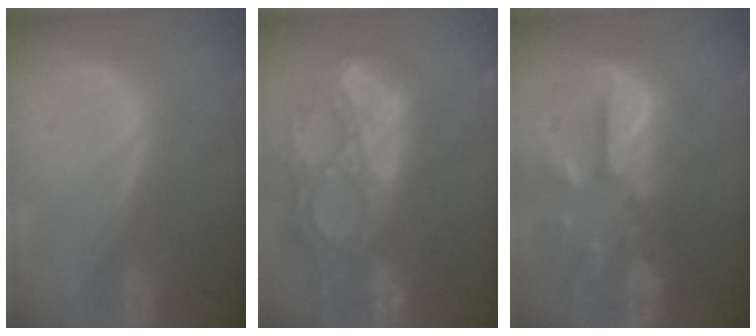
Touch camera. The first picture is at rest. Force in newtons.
{"total": 15.4, "press": 12.8, "slide": 8.6}
{"total": 11.9, "press": 10.4, "slide": 5.7}